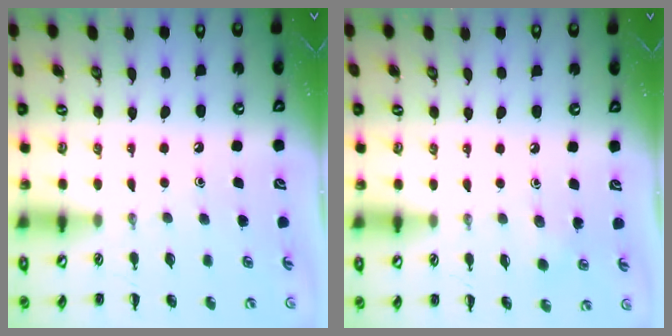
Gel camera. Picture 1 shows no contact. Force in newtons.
{"total": 1.8, "press": 1.7, "slide": 0.6}